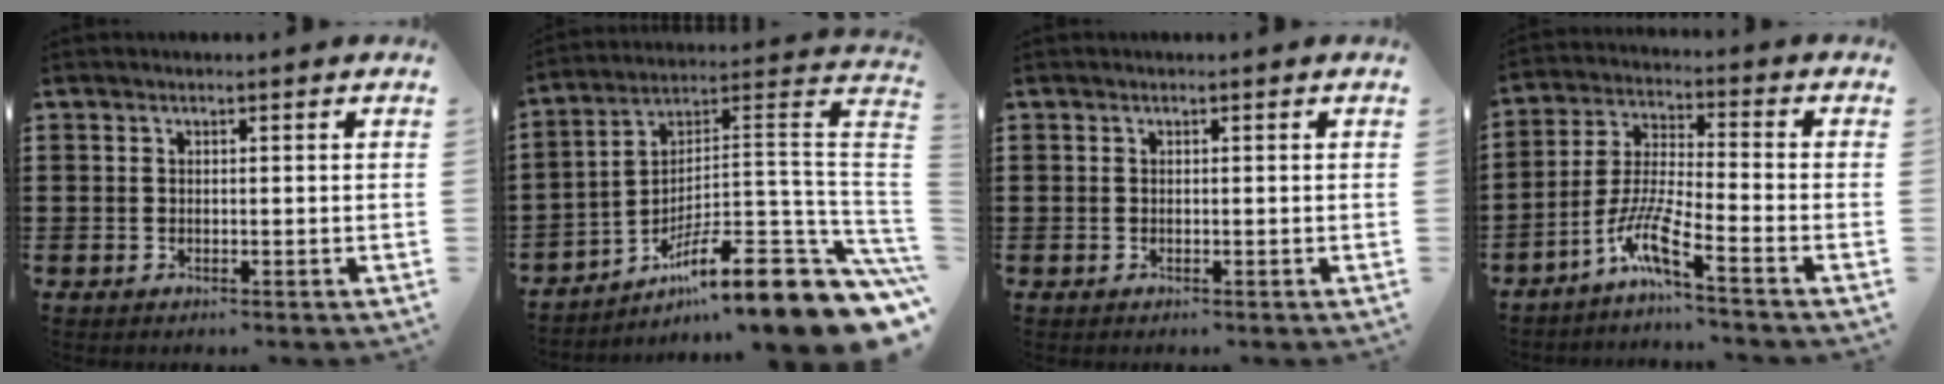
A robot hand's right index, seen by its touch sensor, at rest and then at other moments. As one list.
[{"total": 14.3, "force": [-9.1, 1.8, 10.9], "torque": [-0.151, 0.016, -0.158]}, {"total": 0.0}, {"total": 8.1, "force": [-5.5, 0.8, 5.9], "torque": [-0.137, -0.013, -0.112]}]